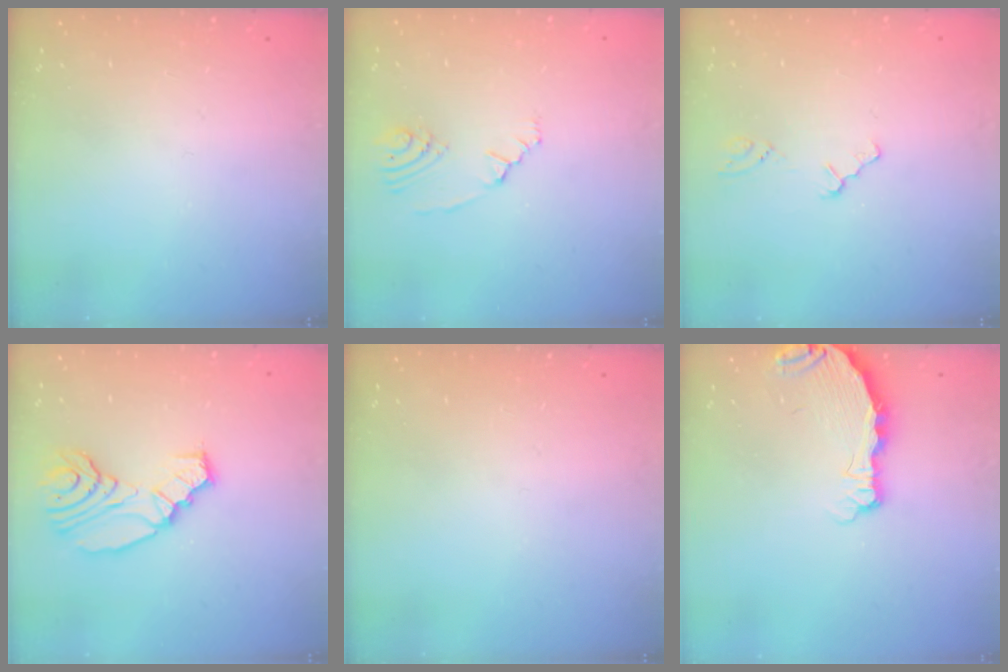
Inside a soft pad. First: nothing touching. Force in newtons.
{"total": 3.1, "press": 2.3, "slide": 2.1}
{"total": 0.0}
{"total": 13.9, "press": 13.2, "slide": 4.4}
{"total": 0.0}
{"total": 5.2, "press": 5.2, "slide": 0.1}